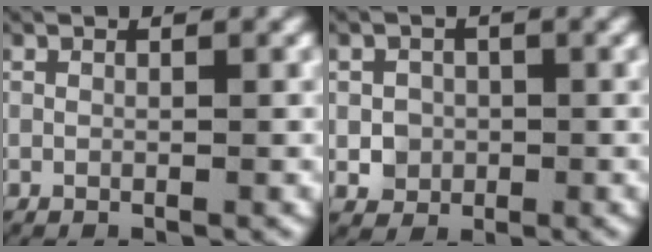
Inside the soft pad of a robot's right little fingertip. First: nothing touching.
{"total": 2.2, "force": [-0.3, 2.1, 0.5], "torque": [-0.003, 0.002, -0.007]}